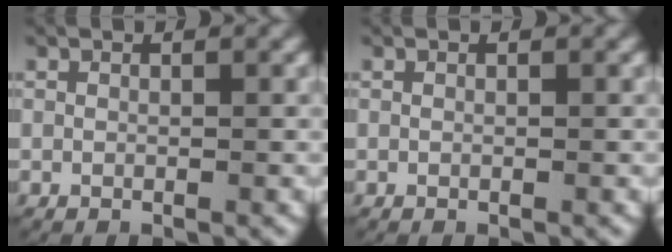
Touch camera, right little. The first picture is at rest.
{"total": 0.0}